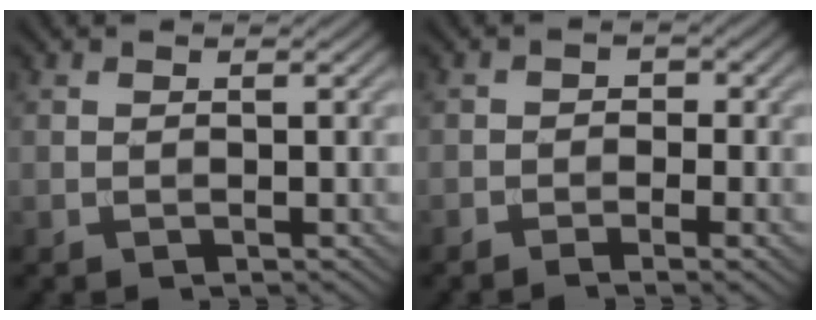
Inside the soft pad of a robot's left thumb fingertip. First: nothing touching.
{"total": 2.9, "force": [-1.7, 1.4, 1.9], "torque": [-0.024, 0.003, -0.029]}